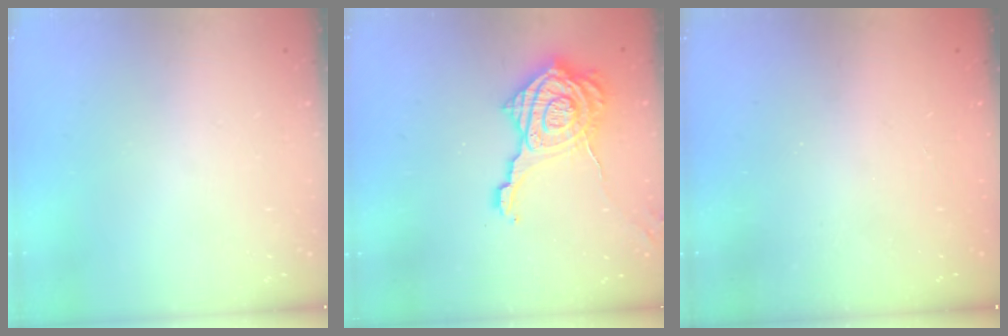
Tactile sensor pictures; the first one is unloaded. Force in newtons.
{"total": 19.0, "press": 18.9, "slide": 1.7}
{"total": 2.6, "press": 2.5, "slide": 0.8}